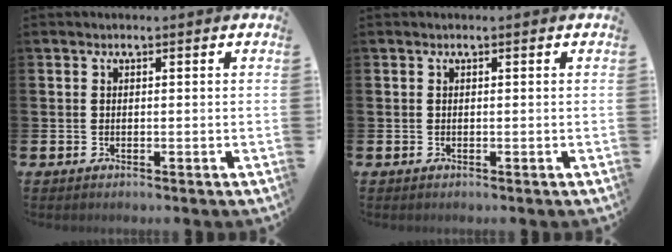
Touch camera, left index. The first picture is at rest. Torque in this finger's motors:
{"motor_torque": [-0.03, 0.00, -0.01, 0.00]}